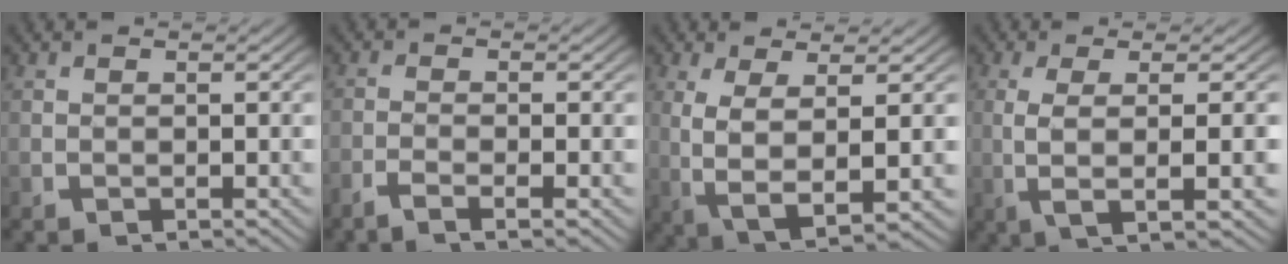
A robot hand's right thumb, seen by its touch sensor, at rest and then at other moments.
{"total": 2.0, "force": [-1.4, 0.3, 1.5], "torque": [-0.038, -0.004, -0.030]}
{"total": 7.4, "force": [-0.2, 3.9, 6.3], "torque": [-0.161, -0.039, 0.024]}
{"total": 6.1, "force": [0.1, 1.5, 5.9], "torque": [-0.124, -0.006, 0.012]}